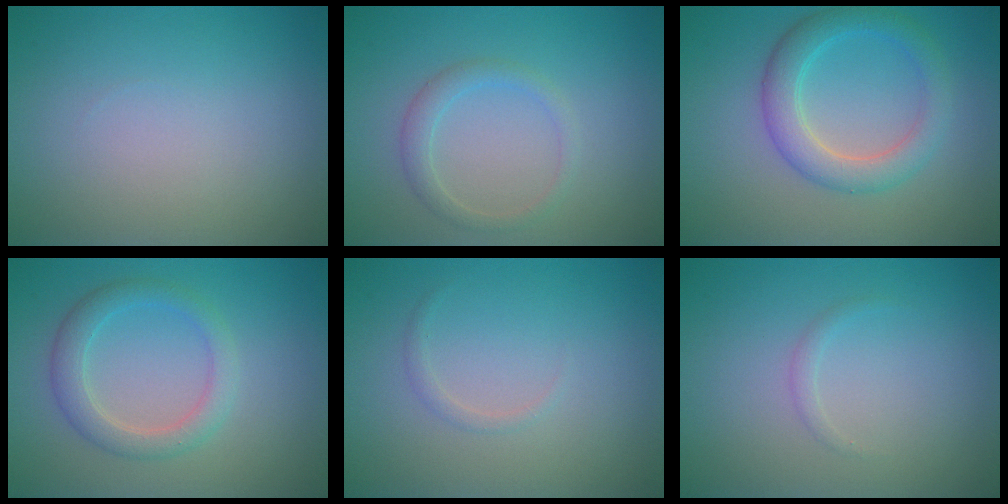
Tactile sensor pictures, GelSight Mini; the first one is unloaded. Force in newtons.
{"total": 1.8, "press": 1.8, "slide": 0.1}
{"total": 4.0, "press": 4.0, "slide": 0.1}
{"total": 2.9, "press": 2.9, "slide": 0.2}
{"total": 0.7, "press": 0.7, "slide": 0.1}
{"total": 0.7, "press": 0.7, "slide": 0.0}